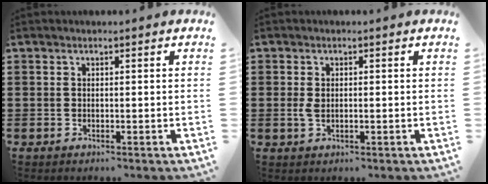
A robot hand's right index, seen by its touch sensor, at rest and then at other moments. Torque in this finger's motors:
{"motor_torque": [0.03, -0.02, 0.01, 0.01]}